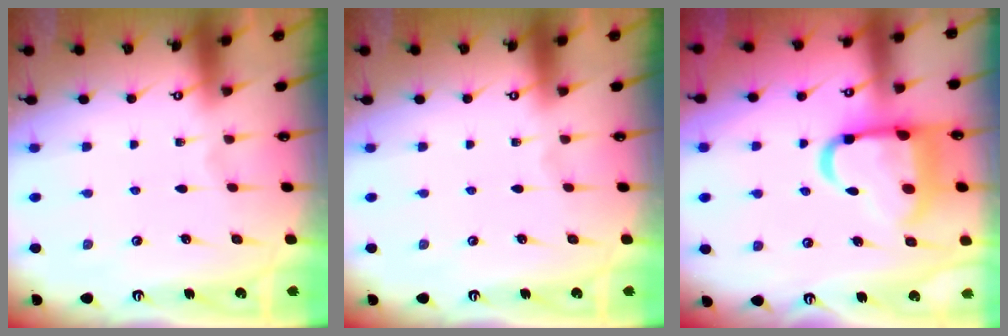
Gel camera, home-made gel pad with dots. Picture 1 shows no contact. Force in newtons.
{"total": 0.0}
{"total": 16.1, "press": 16.0, "slide": 1.9}